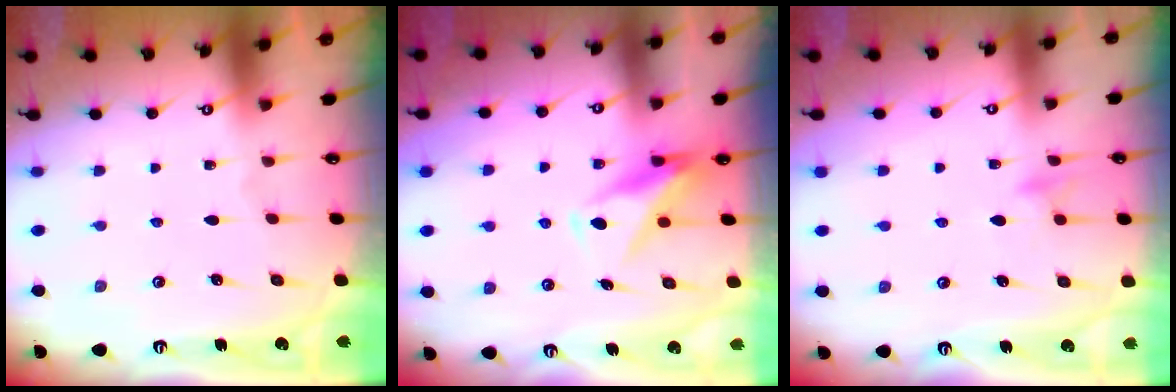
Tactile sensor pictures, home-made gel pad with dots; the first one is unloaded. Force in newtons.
{"total": 10.3, "press": 10.3, "slide": 0.9}
{"total": 8.3, "press": 8.3, "slide": 0.9}